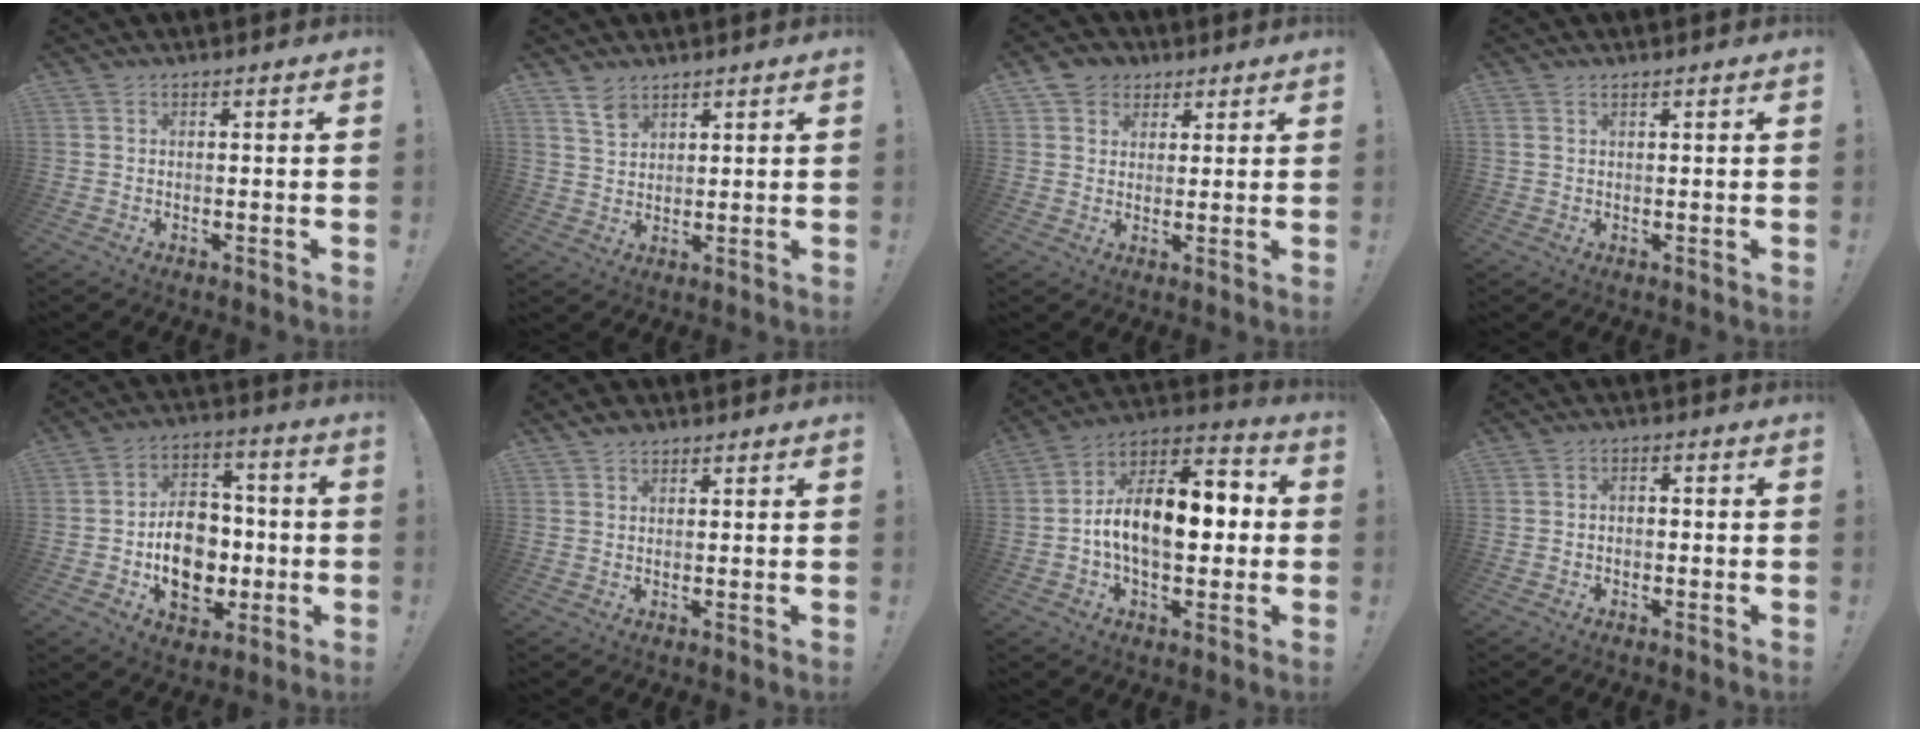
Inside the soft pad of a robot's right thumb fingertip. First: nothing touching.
{"total": 5.1, "force": [3.8, 2.6, 2.1], "torque": [-0.030, -0.022, 0.070]}
{"total": 5.8, "force": [3.0, 4.9, 1.0], "torque": [-0.016, -0.013, 0.059]}
{"total": 1.3, "force": [0.9, 0.7, 0.8], "torque": [-0.021, 0.002, 0.018]}
{"total": 15.6, "force": [-3.2, 11.7, 9.7], "torque": [-0.146, 0.021, -0.048]}
{"total": 2.1, "force": [1.6, 1.0, 0.9], "torque": [-0.009, -0.009, 0.029]}
{"total": 16.6, "force": [-0.6, 9.4, 13.6], "torque": [-0.230, 0.010, -0.010]}
{"total": 2.0, "force": [-1.5, 1.0, 0.9], "torque": [-0.017, 0.009, -0.027]}